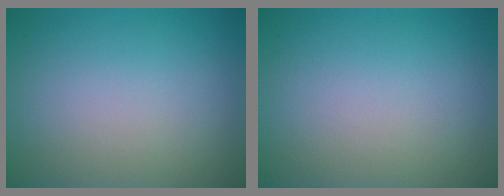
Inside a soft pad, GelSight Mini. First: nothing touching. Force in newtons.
{"total": 0.0}